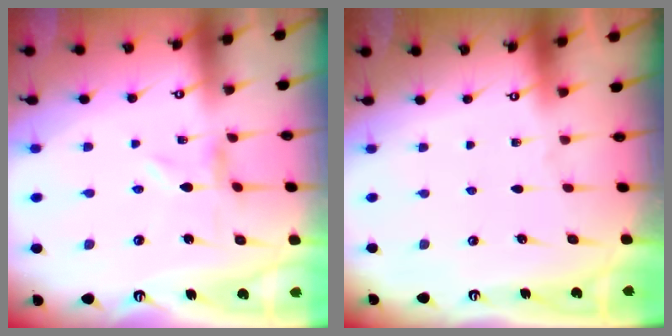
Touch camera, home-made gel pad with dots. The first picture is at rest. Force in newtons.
{"total": 0.0}